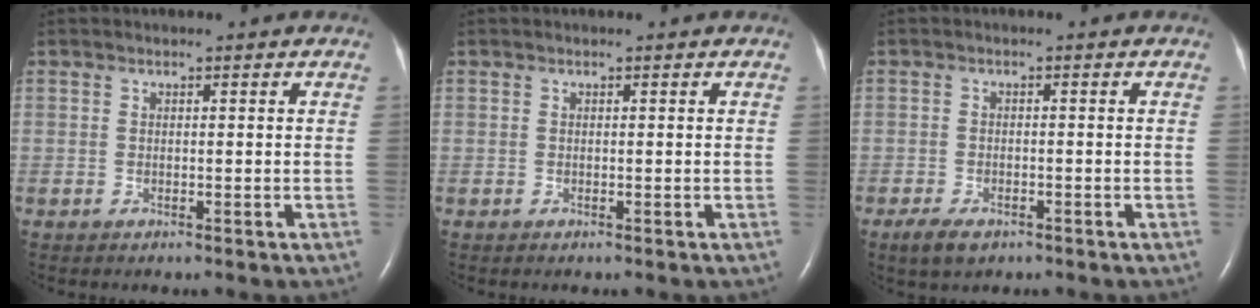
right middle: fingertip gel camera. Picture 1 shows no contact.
{"total": 0.0}
{"total": 3.5, "force": [-2.2, 1.6, 2.1], "torque": [-0.049, -0.006, -0.033]}